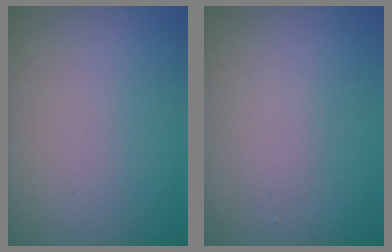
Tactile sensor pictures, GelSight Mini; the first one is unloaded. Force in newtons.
{"total": 0.9, "press": 0.9, "slide": 0.0}